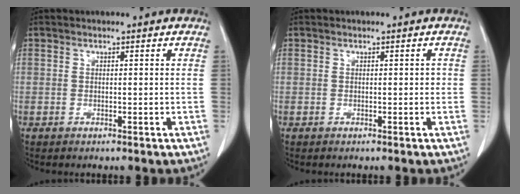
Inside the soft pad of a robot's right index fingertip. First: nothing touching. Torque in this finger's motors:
{"motor_torque": [0.15, -0.15, 0.10, 0.02]}